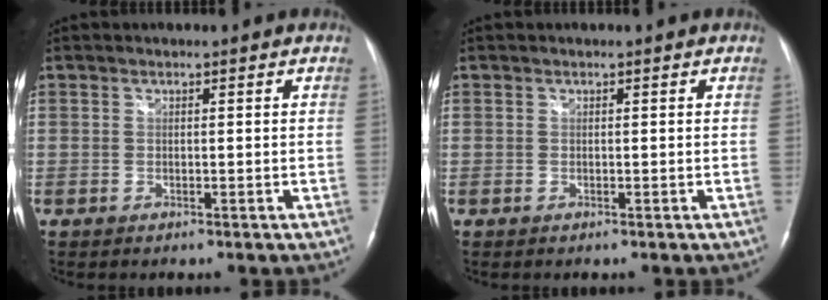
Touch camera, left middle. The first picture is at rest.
{"total": 0.0}